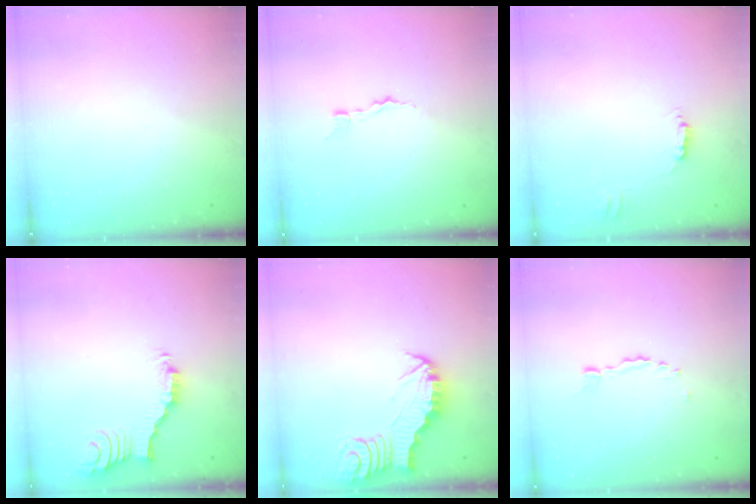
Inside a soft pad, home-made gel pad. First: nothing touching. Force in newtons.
{"total": 1.6, "press": 1.6, "slide": 0.1}
{"total": 4.6, "press": 4.6, "slide": 0.2}
{"total": 2.7, "press": 2.7, "slide": 0.3}
{"total": 3.3, "press": 3.3, "slide": 0.3}
{"total": 0.0}